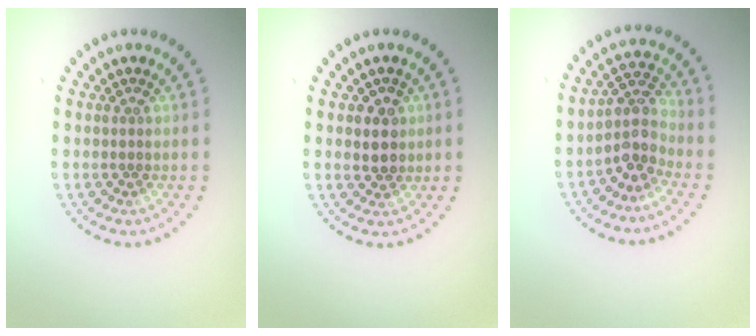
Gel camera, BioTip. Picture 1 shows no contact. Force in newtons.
{"total": 1.7, "press": 1.6, "slide": 0.5}
{"total": 3.5, "press": 2.7, "slide": 2.2}